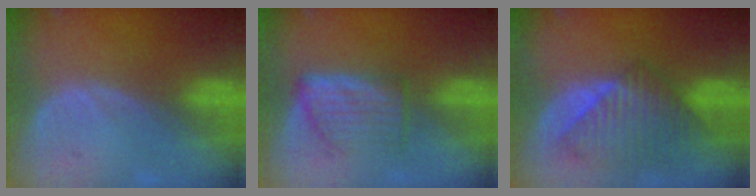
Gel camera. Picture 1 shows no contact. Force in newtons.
{"total": 5.8, "press": 5.4, "slide": 2.1}
{"total": 8.9, "press": 8.0, "slide": 3.7}